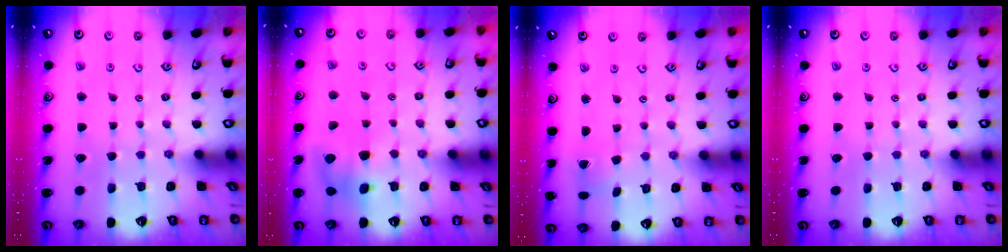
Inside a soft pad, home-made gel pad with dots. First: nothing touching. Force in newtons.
{"total": 8.0, "press": 7.9, "slide": 1.2}
{"total": 2.8, "press": 2.8, "slide": 0.2}
{"total": 0.0}